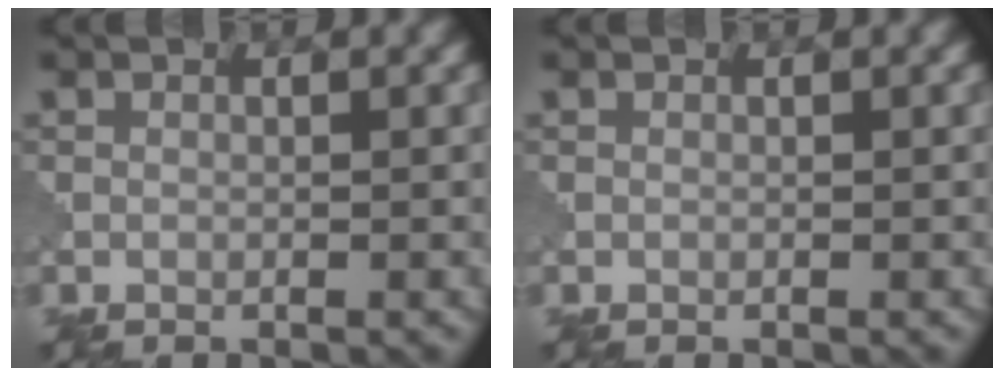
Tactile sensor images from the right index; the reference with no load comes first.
{"total": 0.0}